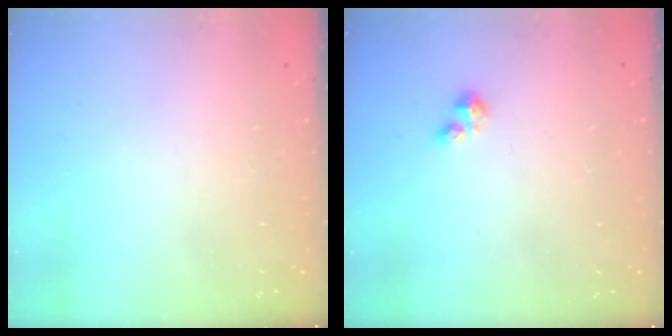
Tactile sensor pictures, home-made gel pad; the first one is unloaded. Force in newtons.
{"total": 2.1, "press": 2.1, "slide": 0.3}